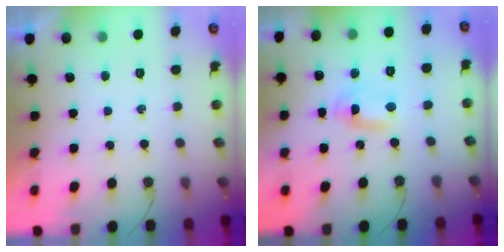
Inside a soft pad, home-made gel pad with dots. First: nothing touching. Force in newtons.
{"total": 2.1, "press": 1.7, "slide": 1.2}